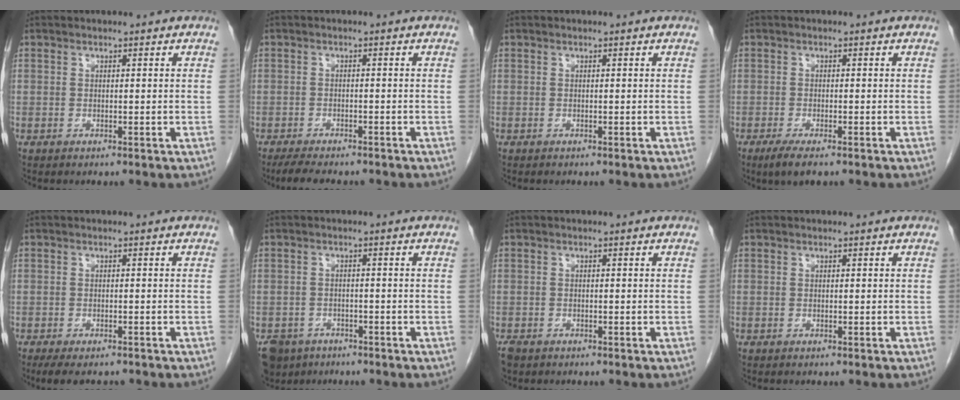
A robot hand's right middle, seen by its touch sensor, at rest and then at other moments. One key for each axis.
{"total": 6.3, "fx": -5.3, "fy": 1.7, "fz": 2.9, "tx": -0.051, "ty": -0.013, "tz": -0.079}
{"total": 0.0}
{"total": 3.5, "fx": -2.3, "fy": 0.7, "fz": 2.5, "tx": -0.048, "ty": -0.009, "tz": -0.038}
{"total": 5.9, "fx": -4.9, "fy": 1.9, "fz": 2.7, "tx": -0.040, "ty": -0.010, "tz": -0.073}
{"total": 5.3, "fx": -4.1, "fy": 3.4, "fz": 0.7, "tx": -0.012, "ty": 0.000, "tz": -0.067}
{"total": 2.0, "fx": -1.5, "fy": 1.2, "fz": 0.6, "tx": -0.019, "ty": -0.002, "tz": -0.025}
{"total": 0.0}